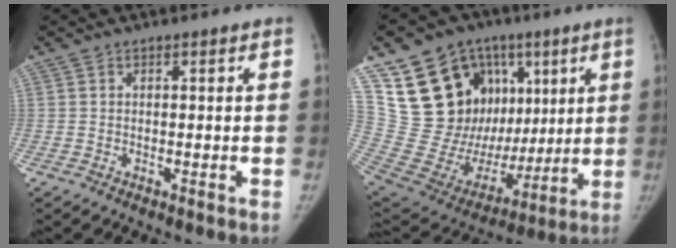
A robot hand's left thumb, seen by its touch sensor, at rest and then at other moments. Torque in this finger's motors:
{"motor_torque": [0.53, 0.61, 1.40, -1.37, 0.08]}